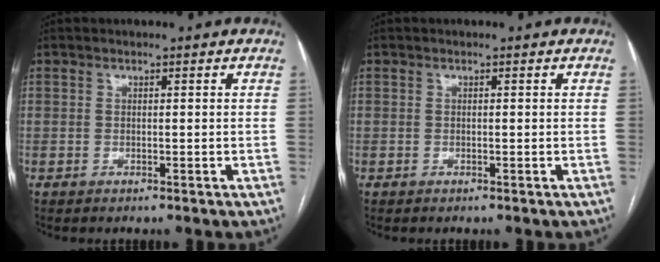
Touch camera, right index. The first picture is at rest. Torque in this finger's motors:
{"motor_torque": [0.04, -0.03, 0.03, 0.01]}